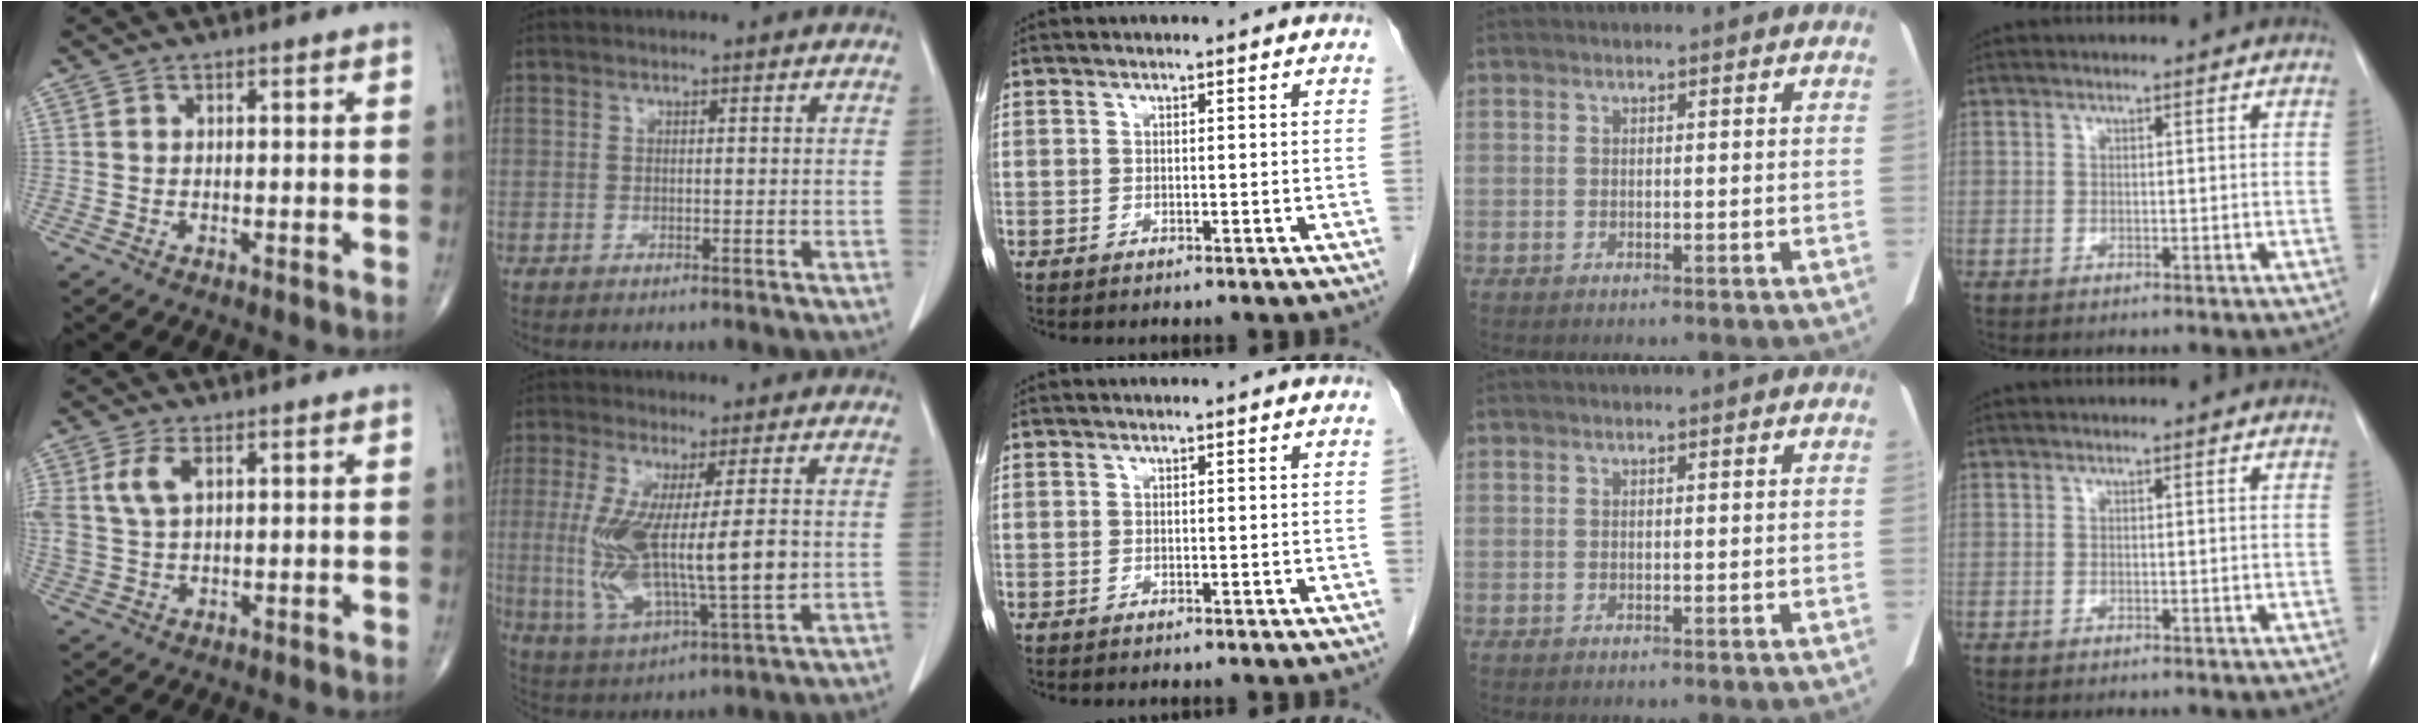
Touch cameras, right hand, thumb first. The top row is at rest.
{"thumb": {"total": 6.0, "force": [2.1, 3.2, 4.6], "torque": [-0.110, 0.002, 0.046]}, "index": {"total": 14.8, "force": [-0.1, 2.5, 14.6], "torque": [-0.285, -0.019, 0.004]}}